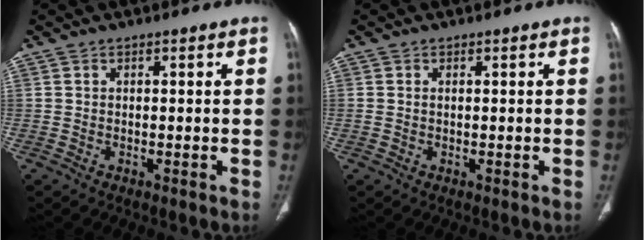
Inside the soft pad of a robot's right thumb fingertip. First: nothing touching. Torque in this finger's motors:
{"motor_torque": [-0.05, -0.24, -0.38, 0.29, -0.03]}